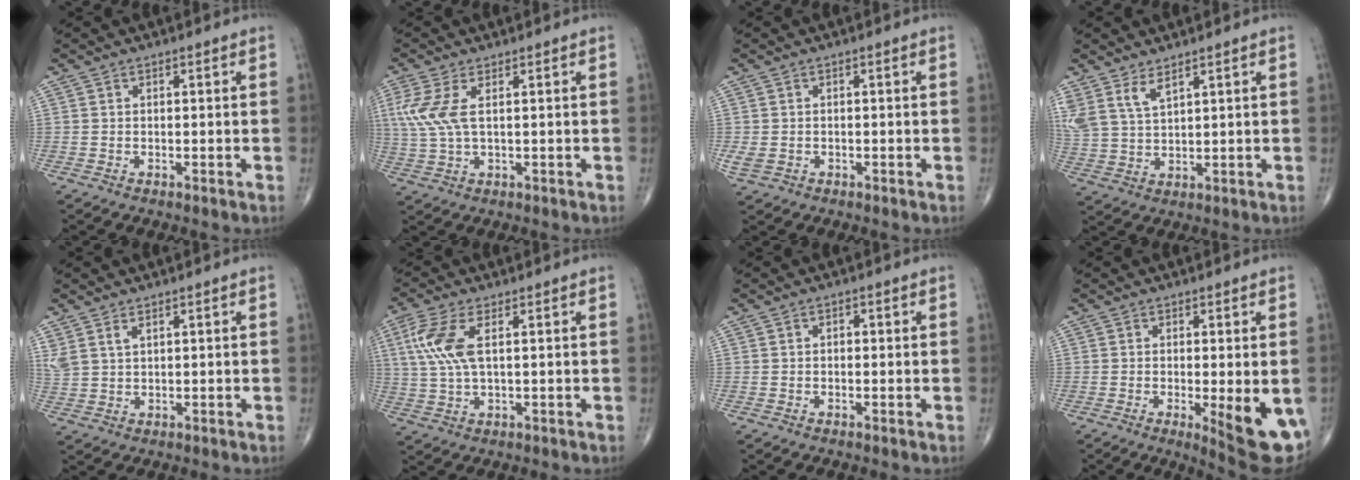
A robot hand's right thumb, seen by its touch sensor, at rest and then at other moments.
{"total": 6.8, "force": [1.8, 2.8, 5.9], "torque": [-0.161, 0.002, 0.044]}
{"total": 2.3, "force": [-0.5, 1.8, 1.3], "torque": [-0.035, 0.001, -0.004]}
{"total": 6.4, "force": [4.4, 2.5, 4.0], "torque": [-0.083, -0.018, 0.100]}
{"total": 3.6, "force": [2.2, 1.7, 2.2], "torque": [-0.051, -0.002, 0.057]}
{"total": 8.5, "force": [2.4, 3.4, 7.4], "torque": [-0.187, 0.002, 0.050]}
{"total": 0.9, "force": [0.0, 0.7, 0.6], "torque": [0.002, 0.003, -0.002]}
{"total": 10.9, "force": [-2.8, 2.7, 10.2], "torque": [-0.129, -0.024, -0.032]}